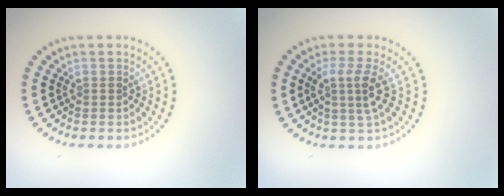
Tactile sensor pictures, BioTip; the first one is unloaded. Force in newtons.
{"total": 2.7, "press": 2.0, "slide": 1.8}